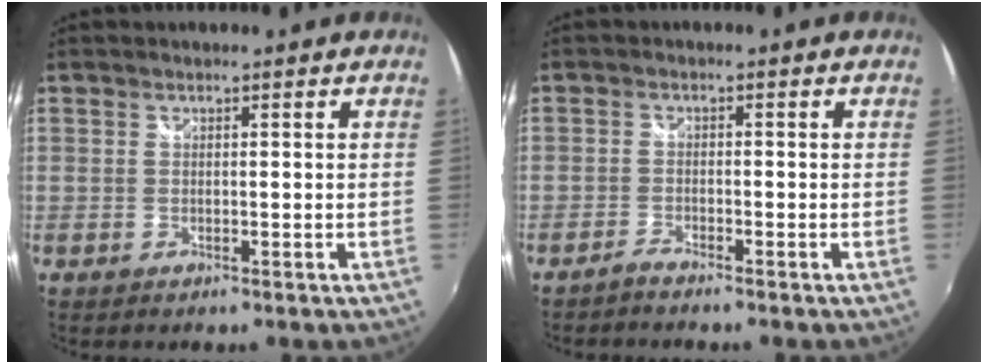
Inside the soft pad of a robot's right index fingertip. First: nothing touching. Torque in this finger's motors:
{"motor_torque": [-0.03, -0.04, 0.10, 0.00]}